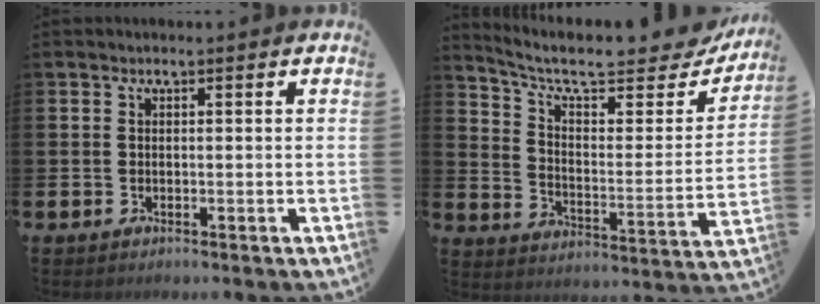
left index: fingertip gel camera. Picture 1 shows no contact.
{"total": 8.4, "force": [7.0, 2.4, 3.9], "torque": [-0.099, -0.052, 0.114]}